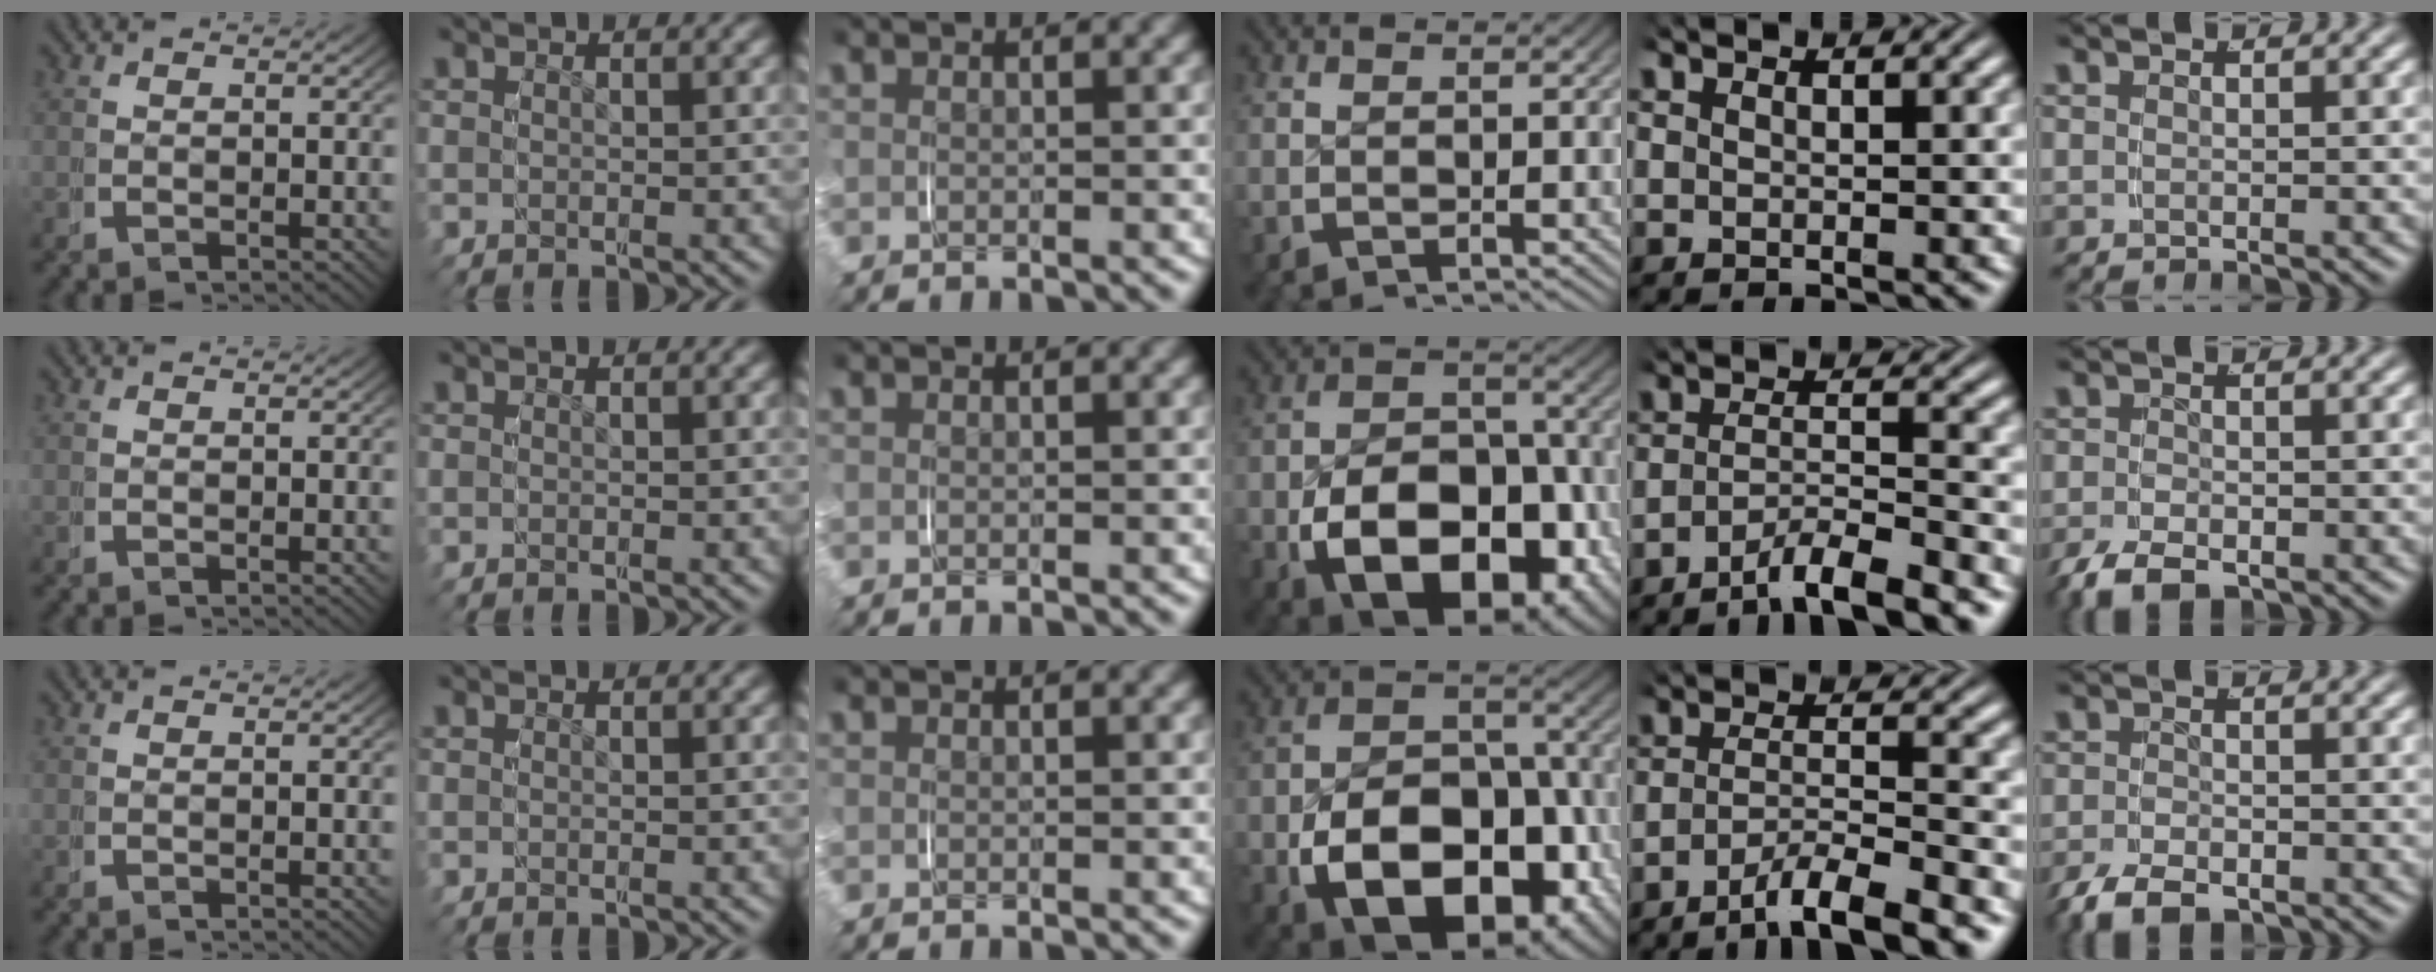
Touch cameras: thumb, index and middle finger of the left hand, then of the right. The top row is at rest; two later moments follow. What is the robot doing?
{"motion": "grasp_and_lifting", "object": "paper plate"}